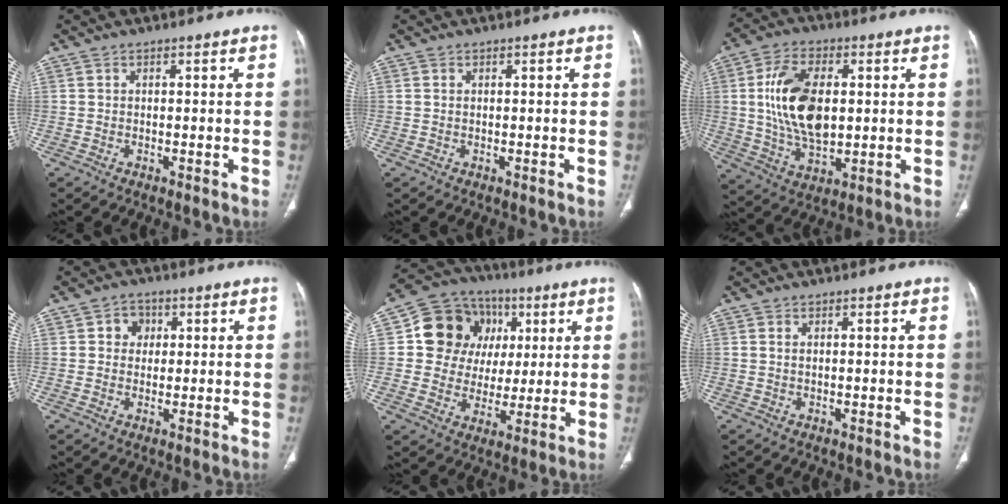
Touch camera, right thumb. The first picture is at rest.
{"total": 0.0}
{"total": 15.6, "force": [1.9, 8.9, 12.7], "torque": [-0.226, -0.004, 0.039]}
{"total": 3.7, "force": [0.9, 3.3, 1.5], "torque": [0.000, 0.003, 0.010]}
{"total": 15.4, "force": [3.8, 13.6, 6.1], "torque": [-0.061, 0.015, 0.069]}
{"total": 0.8, "force": [0.3, 0.4, 0.6], "torque": [-0.014, 0.003, 0.007]}